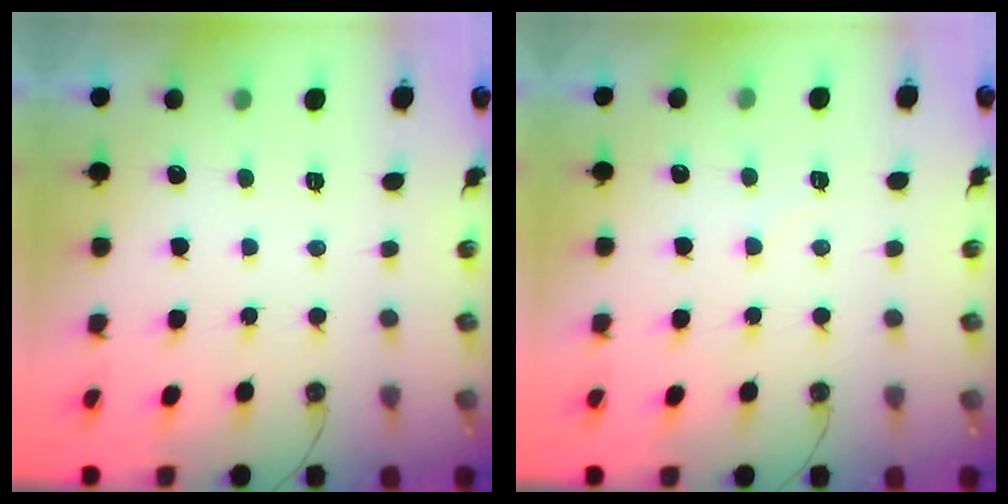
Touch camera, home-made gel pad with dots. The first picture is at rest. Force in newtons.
{"total": 5.8, "press": 5.8, "slide": 0.6}